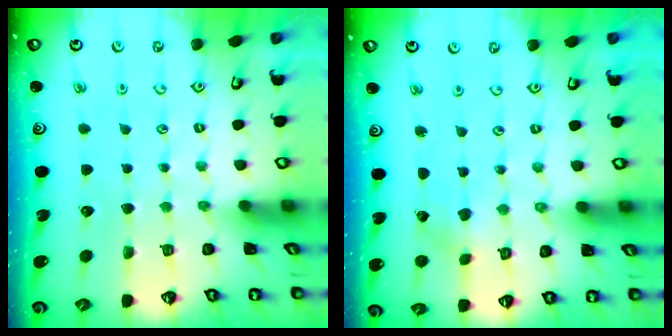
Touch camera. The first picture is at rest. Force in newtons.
{"total": 0.5, "press": 0.5, "slide": 0.1}